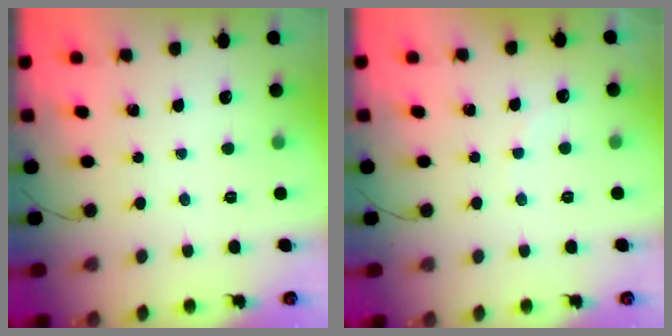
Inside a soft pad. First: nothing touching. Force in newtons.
{"total": 4.6, "press": 4.5, "slide": 0.6}